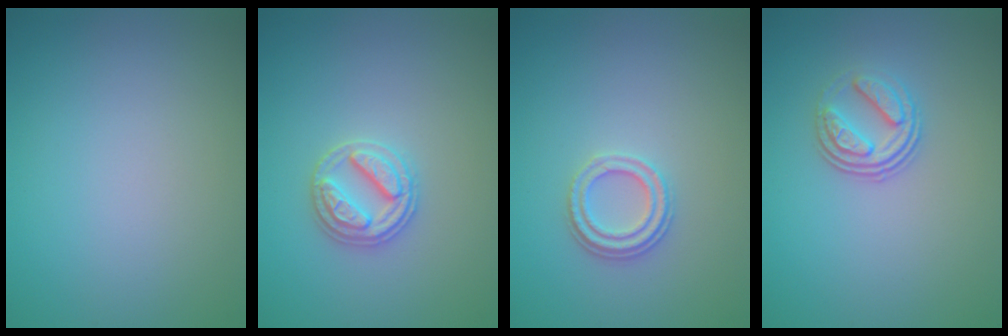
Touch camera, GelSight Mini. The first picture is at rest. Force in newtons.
{"total": 2.8, "press": 2.8, "slide": 0.2}
{"total": 2.3, "press": 2.1, "slide": 1.0}
{"total": 3.1, "press": 2.4, "slide": 1.9}